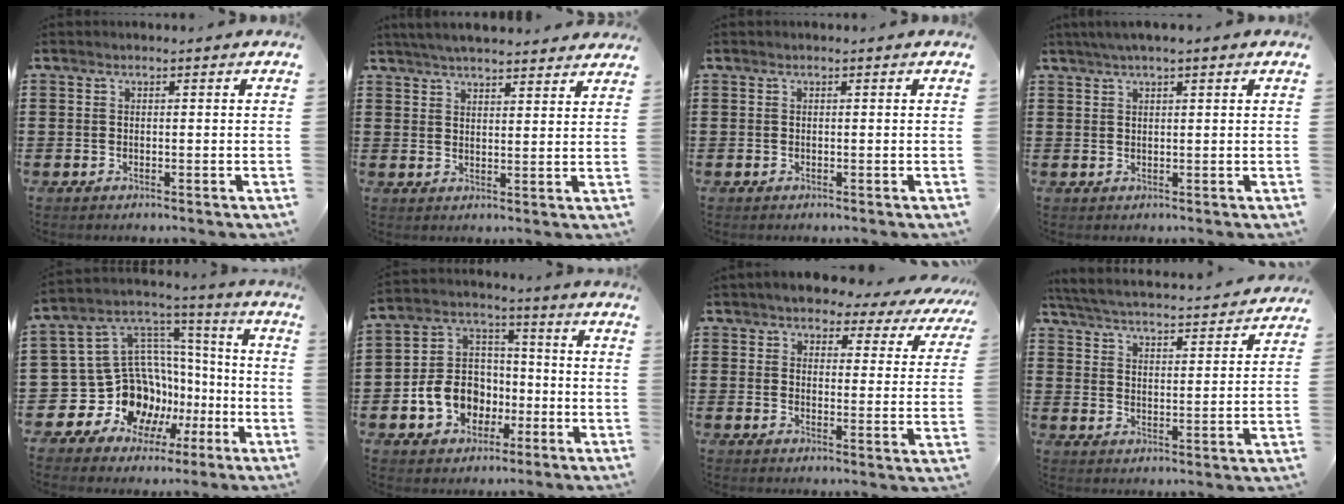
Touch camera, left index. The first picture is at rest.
{"total": 3.9, "force": [3.7, 0.2, 1.1], "torque": [-0.032, -0.005, 0.068]}
{"total": 0.0}
{"total": 2.0, "force": [1.3, 0.0, 1.4], "torque": [-0.030, 0.003, 0.024]}
{"total": 14.0, "force": [-4.0, 12.8, 3.9], "torque": [-0.132, -0.028, -0.034]}
{"total": 10.2, "force": [-3.6, 8.5, 4.4], "torque": [-0.122, 0.028, -0.067]}
{"total": 5.0, "force": [4.7, 1.1, 1.2], "torque": [-0.050, -0.025, 0.080]}
{"total": 4.0, "force": [3.9, -0.5, 0.8], "torque": [-0.038, -0.034, 0.058]}